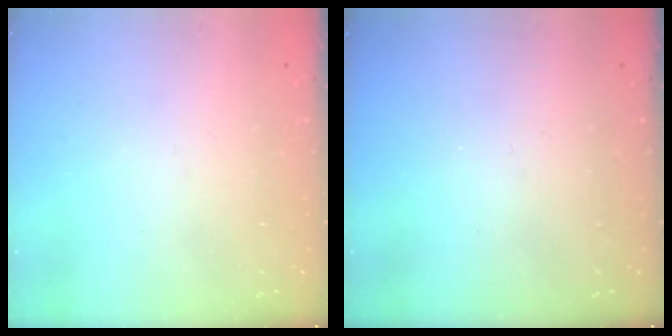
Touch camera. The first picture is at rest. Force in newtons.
{"total": 0.0}